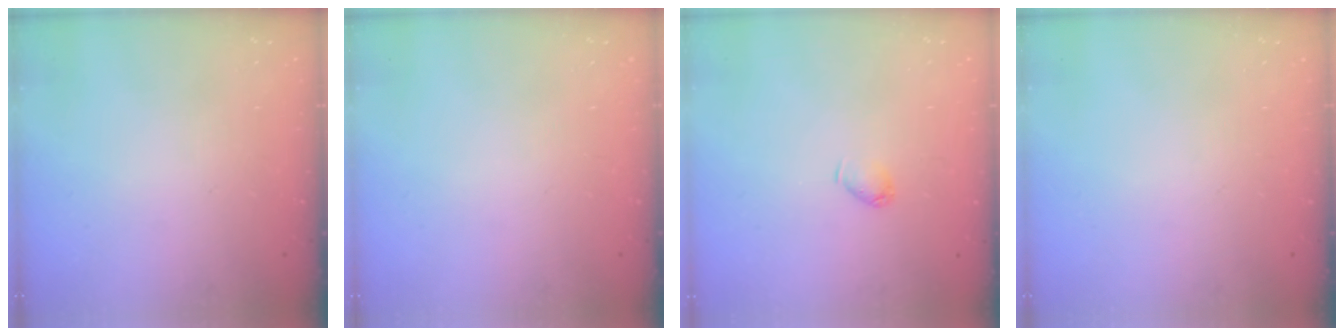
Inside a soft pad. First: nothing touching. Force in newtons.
{"total": 0.0}
{"total": 2.8, "press": 2.8, "slide": 0.4}
{"total": 0.0}